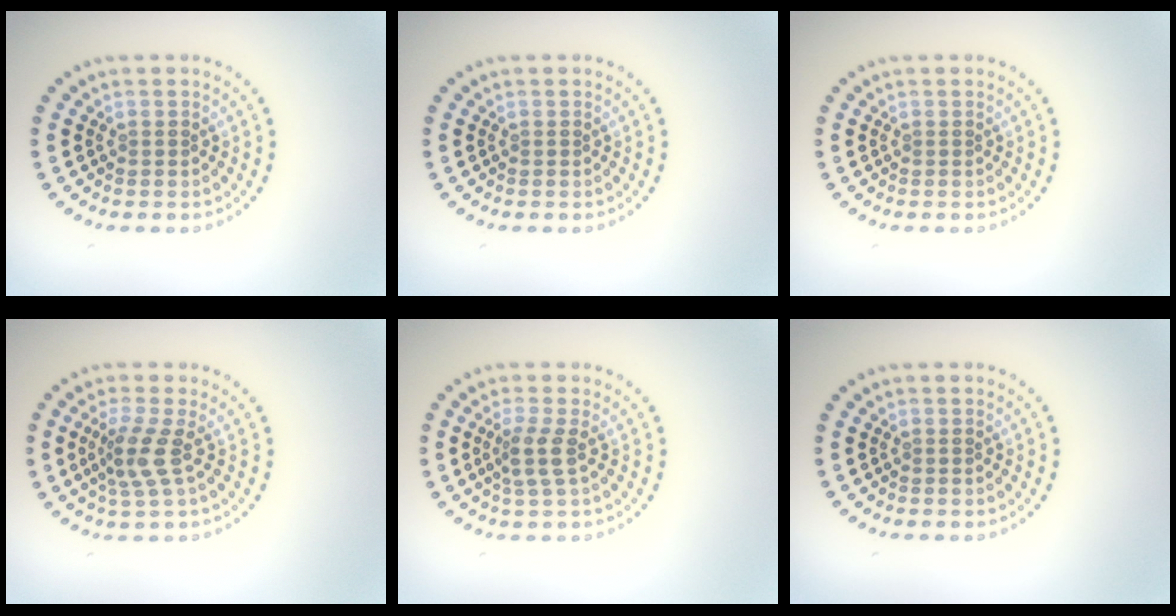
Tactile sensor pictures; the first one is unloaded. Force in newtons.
{"total": 0.0}
{"total": 0.0}
{"total": 2.9, "press": 2.2, "slide": 1.8}
{"total": 2.0, "press": 1.6, "slide": 1.2}
{"total": 0.0}